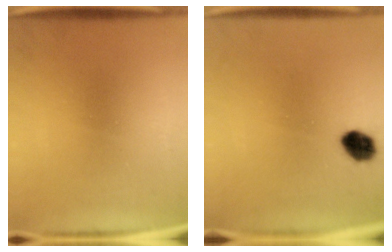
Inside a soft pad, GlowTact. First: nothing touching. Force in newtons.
{"total": 5.5}